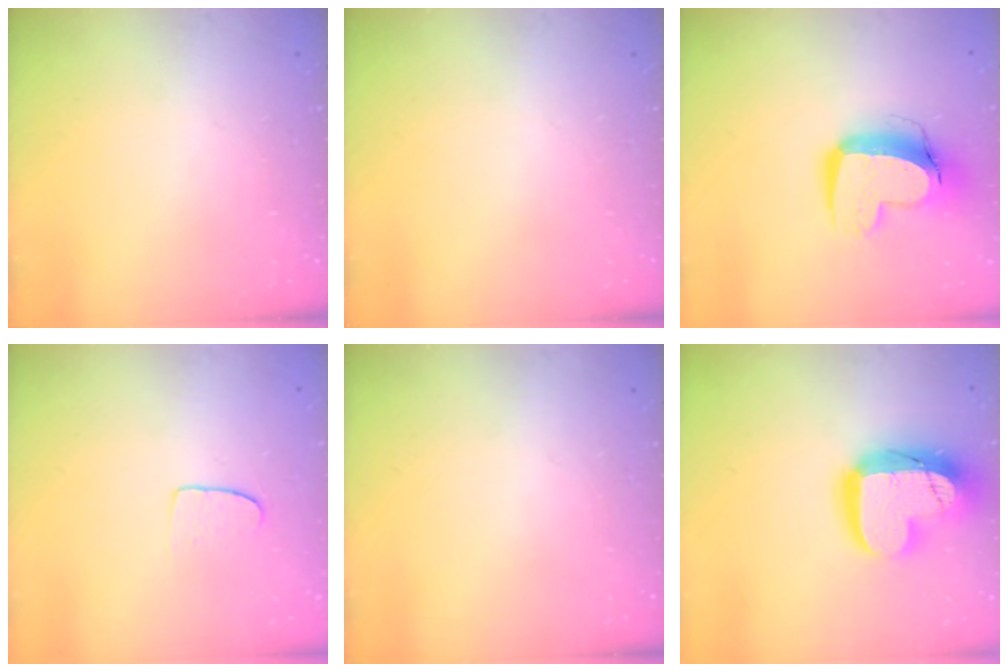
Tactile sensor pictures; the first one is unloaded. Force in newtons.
{"total": 0.0}
{"total": 14.0, "press": 14.0, "slide": 1.5}
{"total": 6.4, "press": 6.3, "slide": 0.4}
{"total": 0.0}
{"total": 20.6, "press": 20.6, "slide": 1.5}